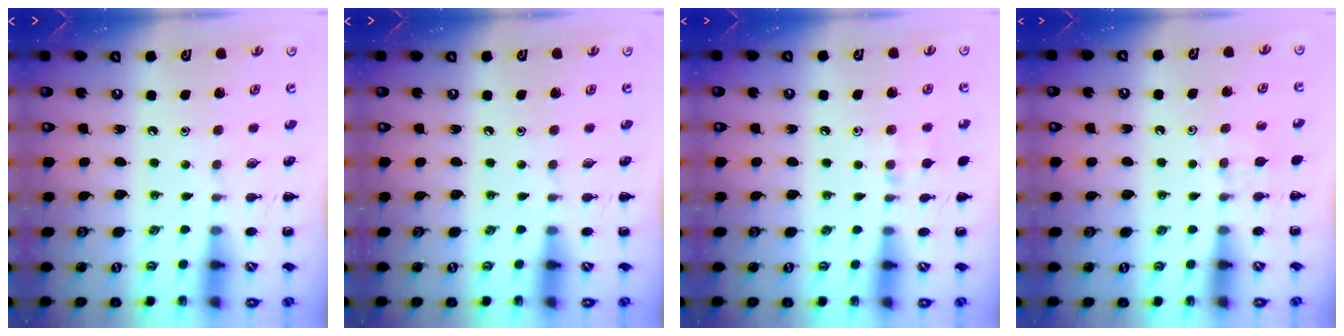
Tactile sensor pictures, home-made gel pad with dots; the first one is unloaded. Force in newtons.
{"total": 0.0}
{"total": 5.8, "press": 5.4, "slide": 2.2}
{"total": 3.9, "press": 3.7, "slide": 1.2}